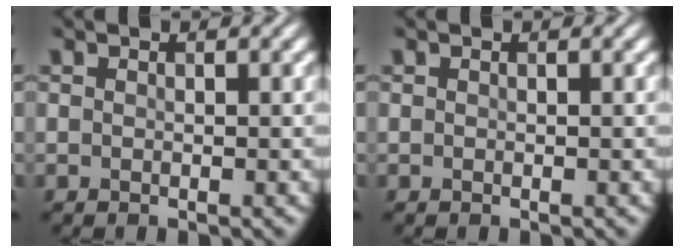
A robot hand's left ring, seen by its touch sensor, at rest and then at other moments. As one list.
[{"total": 0.0}]